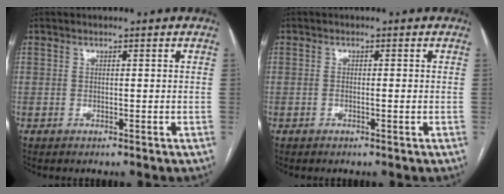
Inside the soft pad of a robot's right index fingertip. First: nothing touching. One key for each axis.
{"total": 1.0, "fx": -0.2, "fy": 0.2, "fz": 0.9, "tx": -0.016, "ty": -0.001, "tz": -0.002}